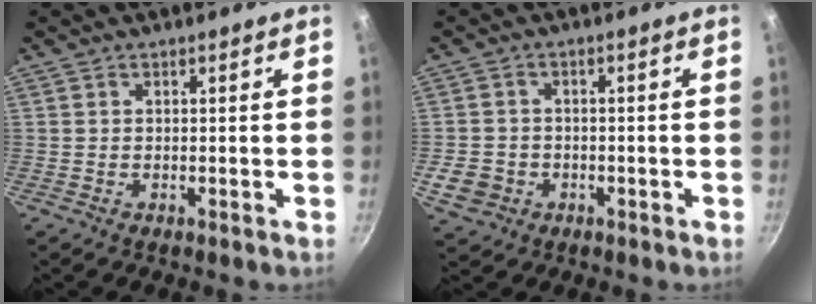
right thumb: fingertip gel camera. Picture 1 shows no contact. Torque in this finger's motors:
{"motor_torque": [-0.06, -0.18, 0.34, 0.00, -0.03]}